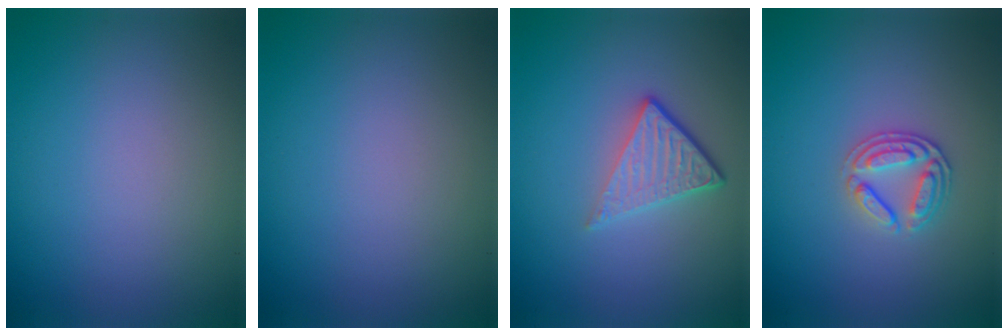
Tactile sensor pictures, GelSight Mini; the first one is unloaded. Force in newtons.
{"total": 0.0}
{"total": 4.1, "press": 2.7, "slide": 3.1}
{"total": 2.6, "press": 2.5, "slide": 0.7}